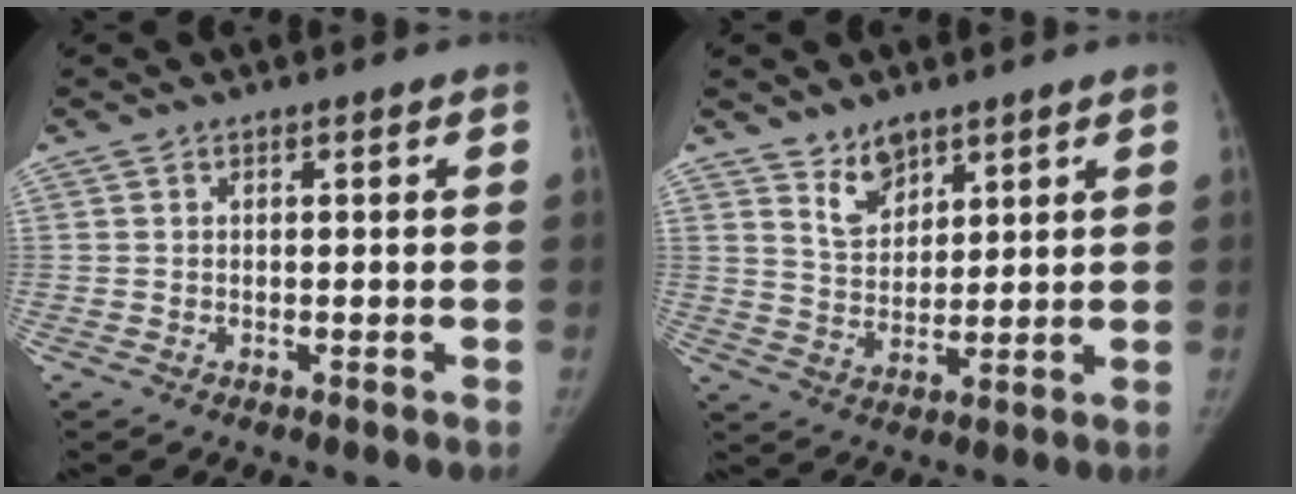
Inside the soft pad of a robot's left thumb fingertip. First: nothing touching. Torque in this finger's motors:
{"motor_torque": [0.19, -0.18, 0.09, 0.06, 0.02]}